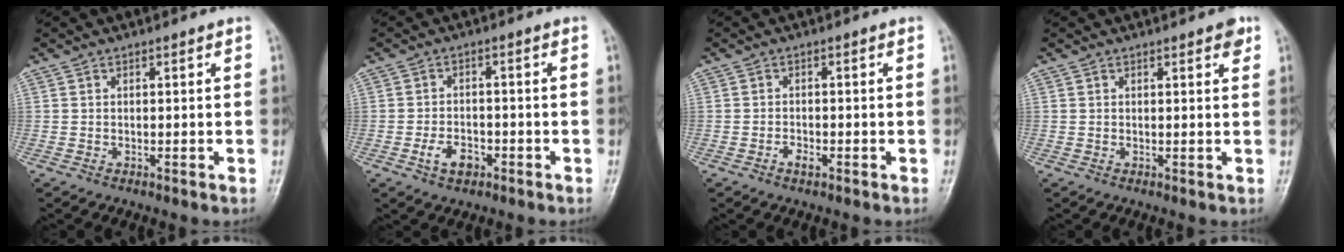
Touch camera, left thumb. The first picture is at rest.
{"total": 4.6, "force": [-2.3, 2.9, 2.7], "torque": [-0.040, 0.017, -0.040]}
{"total": 1.7, "force": [-1.1, 0.9, 1.0], "torque": [-0.017, 0.006, -0.020]}
{"total": 2.1, "force": [1.2, 0.6, 1.6], "torque": [-0.016, -0.003, 0.012]}